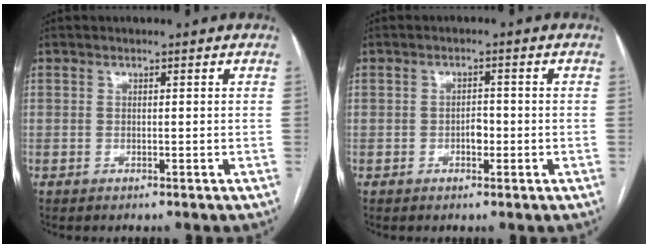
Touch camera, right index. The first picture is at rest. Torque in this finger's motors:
{"motor_torque": [0.18, 0.06, 0.02, 0.01]}